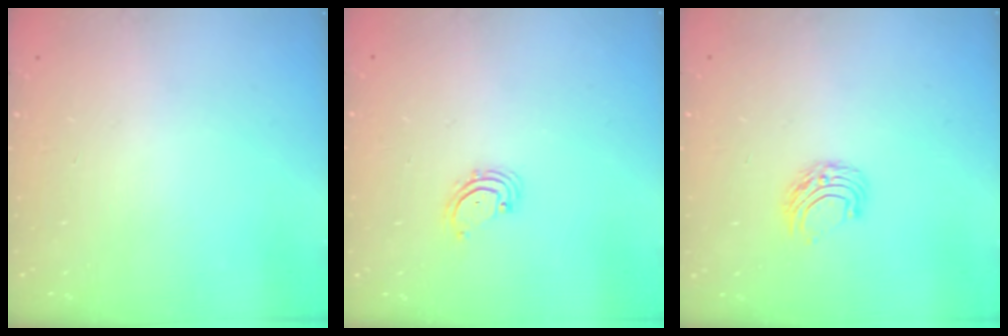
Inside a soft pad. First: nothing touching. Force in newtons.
{"total": 2.3, "press": 2.3, "slide": 0.5}
{"total": 6.2, "press": 6.2, "slide": 0.5}